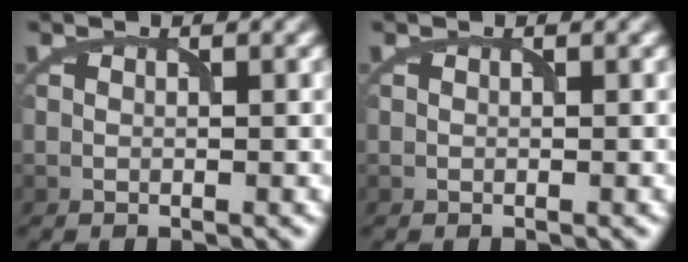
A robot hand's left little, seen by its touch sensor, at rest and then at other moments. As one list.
[{"total": 0.0}]